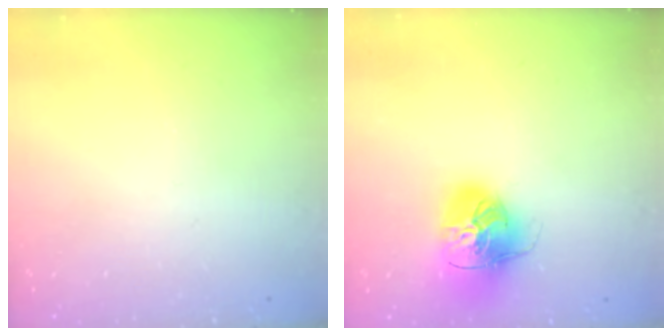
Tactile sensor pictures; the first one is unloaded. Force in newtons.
{"total": 16.2, "press": 16.1, "slide": 2.0}